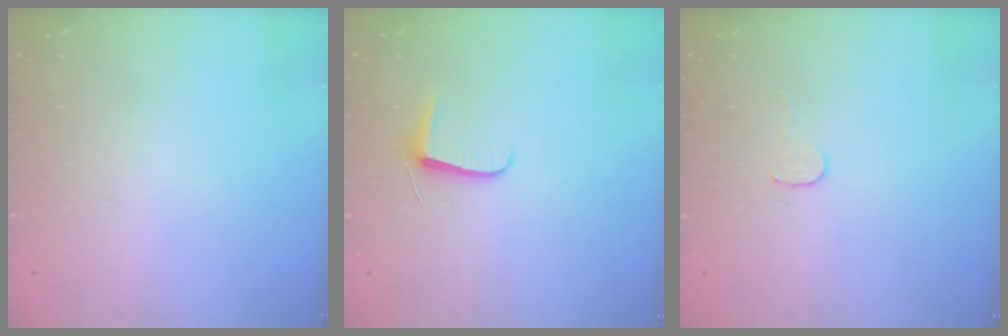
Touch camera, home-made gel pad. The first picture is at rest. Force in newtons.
{"total": 6.2, "press": 6.1, "slide": 0.7}
{"total": 3.5, "press": 3.5, "slide": 0.3}